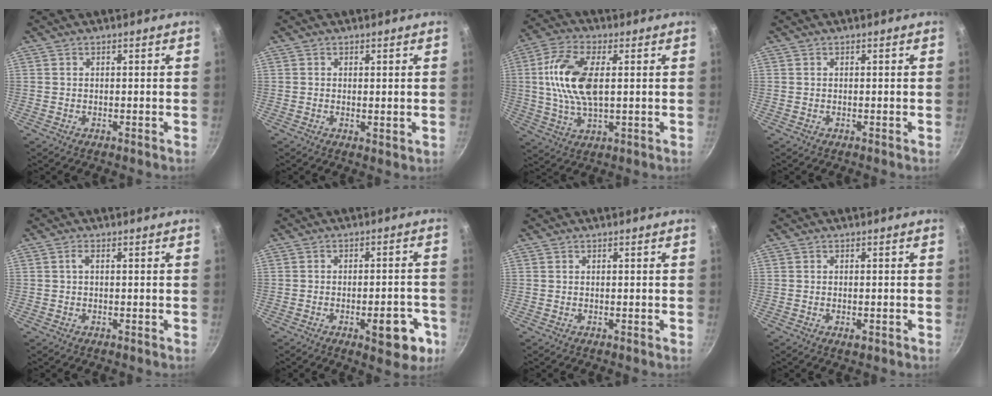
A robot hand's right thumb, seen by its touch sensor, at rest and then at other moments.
{"total": 1.2, "force": [0.4, 0.6, 1.0], "torque": [-0.015, -0.009, 0.004]}
{"total": 12.8, "force": [1.7, 6.3, 11.0], "torque": [-0.216, 0.009, 0.026]}
{"total": 0.0}
{"total": 1.1, "force": [0.0, 0.4, 1.0], "torque": [-0.023, 0.005, 0.001]}
{"total": 9.6, "force": [-4.0, 4.2, 7.6], "torque": [-0.062, 0.024, -0.045]}
{"total": 0.0}
{"total": 1.6, "force": [-0.7, 0.8, 1.2], "torque": [-0.021, 0.000, -0.011]}